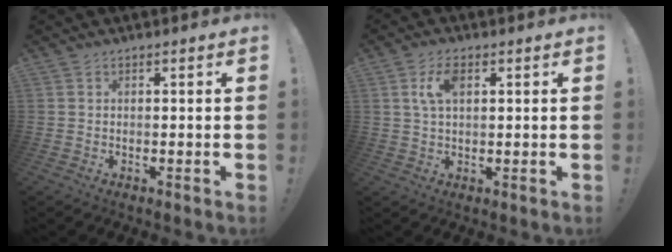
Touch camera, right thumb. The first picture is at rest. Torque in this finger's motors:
{"motor_torque": [-0.02, 0.25, 0.61, -0.98, 0.30]}